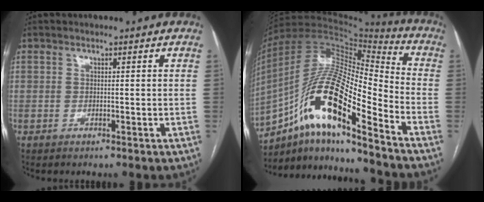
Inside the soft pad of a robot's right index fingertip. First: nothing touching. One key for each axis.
{"total": 19.7, "fx": -10.5, "fy": 3.8, "fz": 16.2, "tx": -0.324, "ty": 0.009, "tz": -0.186}